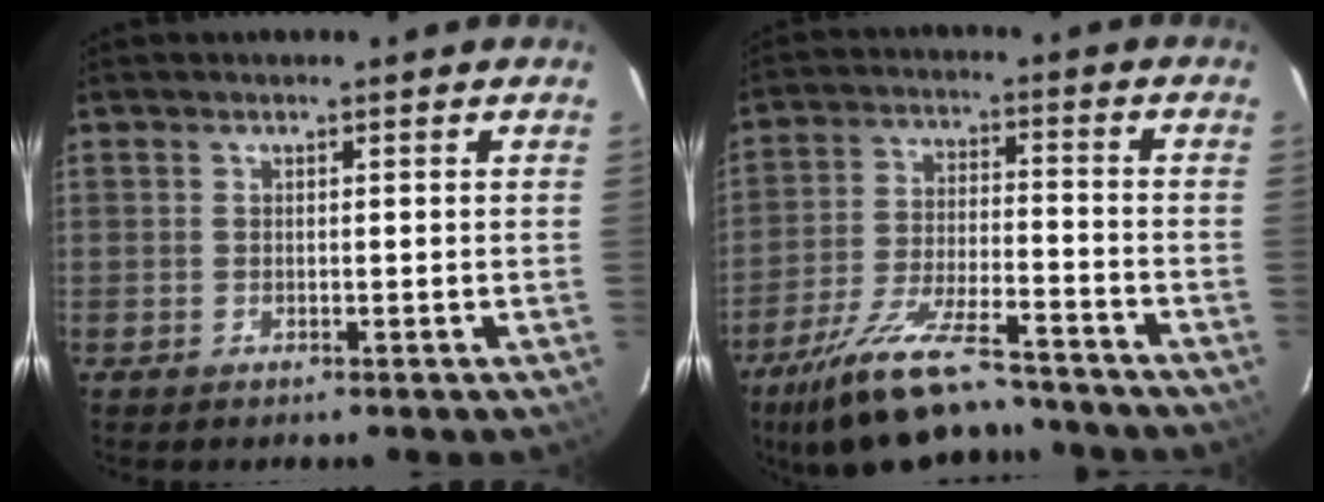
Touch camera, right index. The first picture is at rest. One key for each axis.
{"total": 18.3, "fx": -15.5, "fy": 4.2, "fz": 8.9, "tx": -0.185, "ty": -0.029, "tz": -0.251}